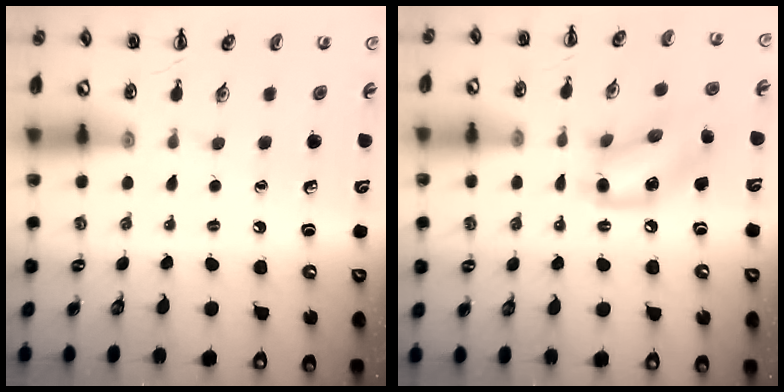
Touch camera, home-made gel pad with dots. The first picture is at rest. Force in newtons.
{"total": 12.7, "press": 12.6, "slide": 0.8}